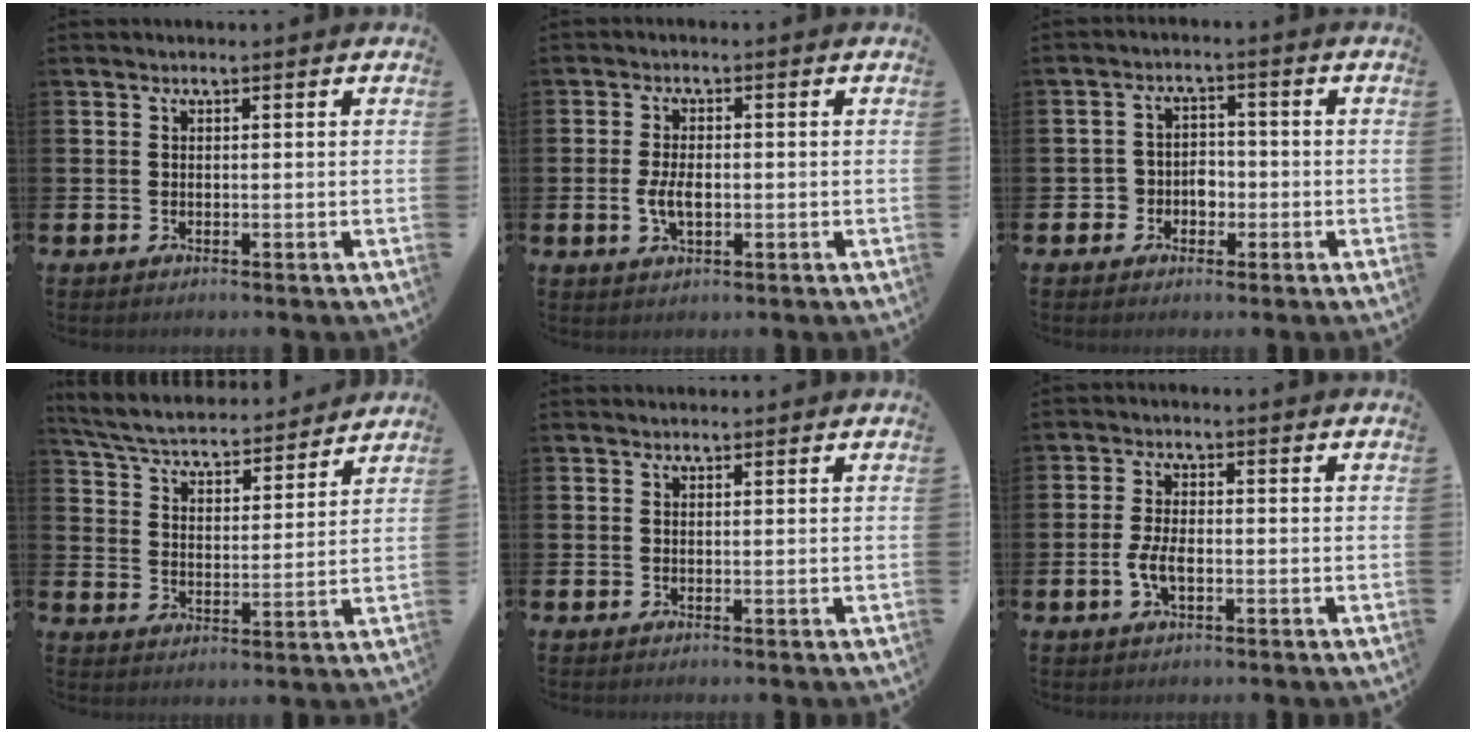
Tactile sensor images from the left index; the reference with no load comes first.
{"total": 3.7, "force": [-0.4, 1.9, 3.1], "torque": [-0.058, 0.004, -0.008]}
{"total": 3.2, "force": [-1.4, 2.8, 0.7], "torque": [-0.023, 0.006, -0.035]}
{"total": 5.4, "force": [5.2, 1.1, 1.2], "torque": [-0.054, -0.043, 0.085]}
{"total": 0.6, "force": [0.6, 0.2, 0.0], "torque": [0.009, -0.003, 0.008]}
{"total": 3.7, "force": [-0.8, 1.8, 3.1], "torque": [-0.062, 0.002, -0.017]}